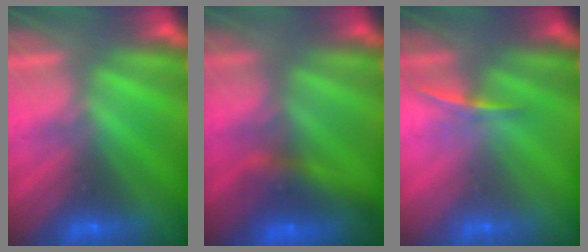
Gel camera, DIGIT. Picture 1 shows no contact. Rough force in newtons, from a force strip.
{"total": 7.1}
{"total": 1.1}